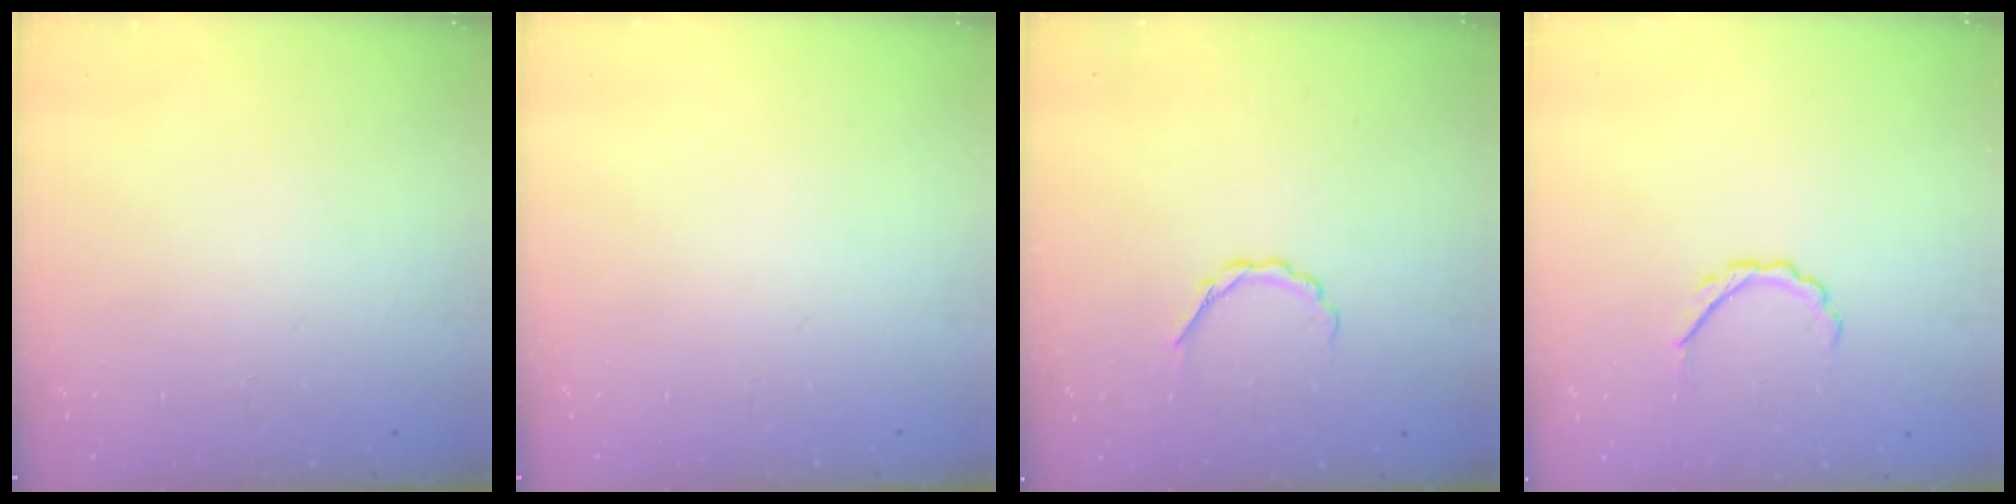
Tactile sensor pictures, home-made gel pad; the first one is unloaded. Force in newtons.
{"total": 0.0}
{"total": 3.0, "press": 2.8, "slide": 0.9}
{"total": 4.5, "press": 4.4, "slide": 0.9}